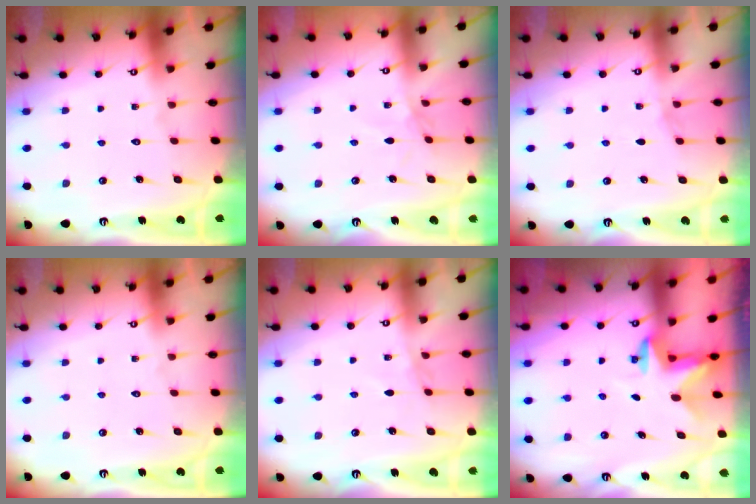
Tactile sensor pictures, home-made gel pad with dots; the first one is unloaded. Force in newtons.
{"total": 1.7, "press": 1.7, "slide": 0.4}
{"total": 4.8, "press": 3.9, "slide": 2.7}
{"total": 0.0}
{"total": 4.1, "press": 4.1, "slide": 0.5}
{"total": 2.4, "press": 2.3, "slide": 0.4}